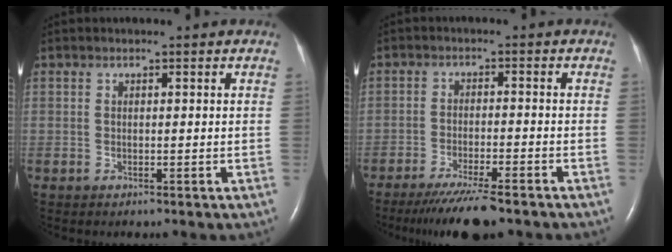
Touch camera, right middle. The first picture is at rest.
{"total": 8.6, "force": [-6.9, 0.3, 5.1], "torque": [-0.085, -0.023, -0.113]}